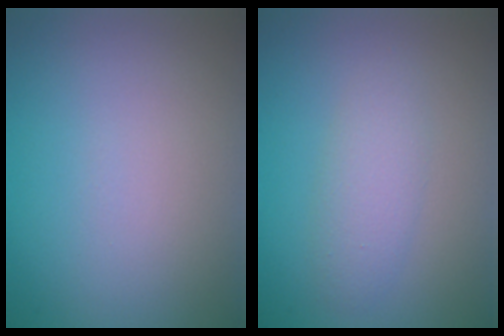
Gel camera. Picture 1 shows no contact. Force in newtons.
{"total": 2.3, "press": 2.3, "slide": 0.1}